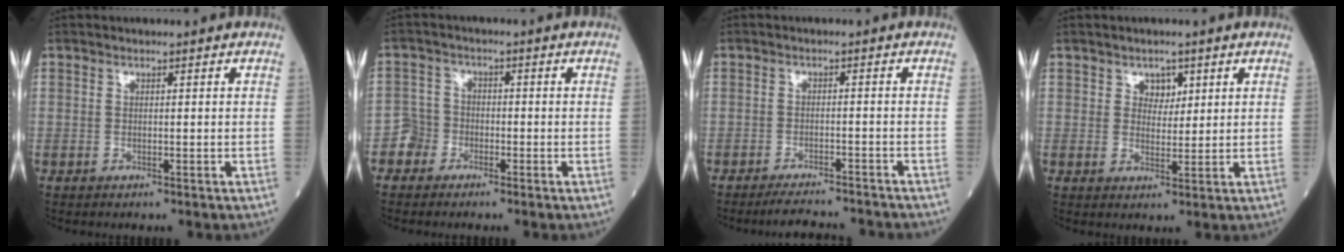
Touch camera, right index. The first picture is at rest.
{"total": 3.1, "force": [-1.9, 2.4, -0.2], "torque": [0.003, 0.011, -0.045]}
{"total": 7.8, "force": [-7.5, 0.7, 2.1], "torque": [-0.030, -0.007, -0.102]}
{"total": 2.7, "force": [1.4, 1.9, 1.3], "torque": [-0.015, 0.000, 0.023]}